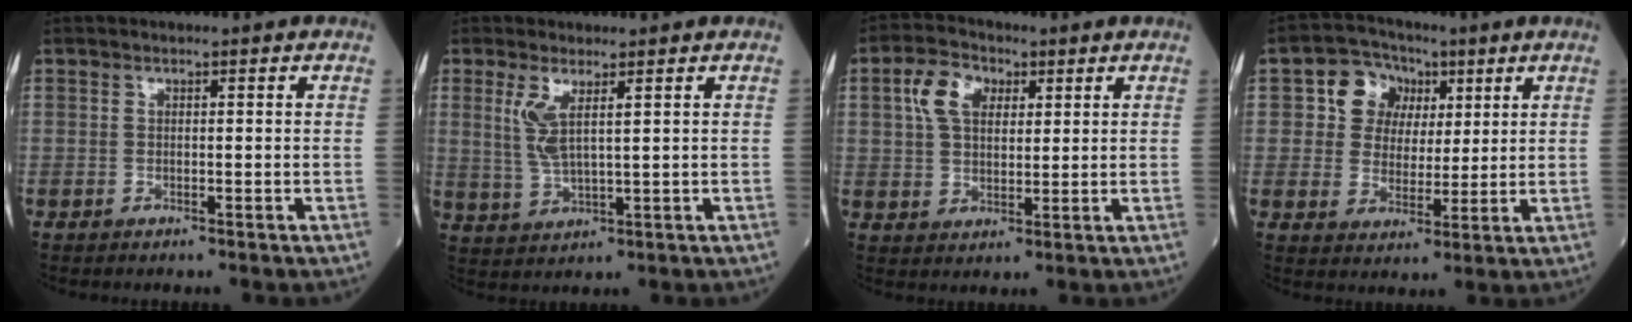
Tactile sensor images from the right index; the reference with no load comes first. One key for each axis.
{"total": 4.8, "fx": 1.9, "fy": 0.6, "fz": 4.3, "tx": -0.101, "ty": -0.006, "tz": 0.049}
{"total": 6.8, "fx": 2.6, "fy": 4.3, "fz": 4.6, "tx": -0.100, "ty": 0.018, "tz": 0.048}
{"total": 7.6, "fx": 2.8, "fy": 6.6, "fz": 2.6, "tx": -0.046, "ty": 0.026, "tz": 0.051}